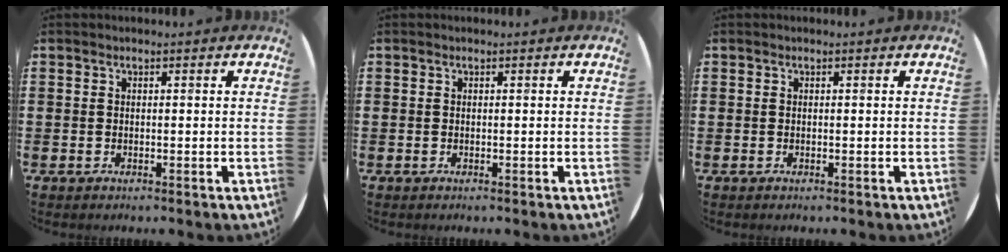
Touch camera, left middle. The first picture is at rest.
{"total": 0.0}
{"total": 0.0}